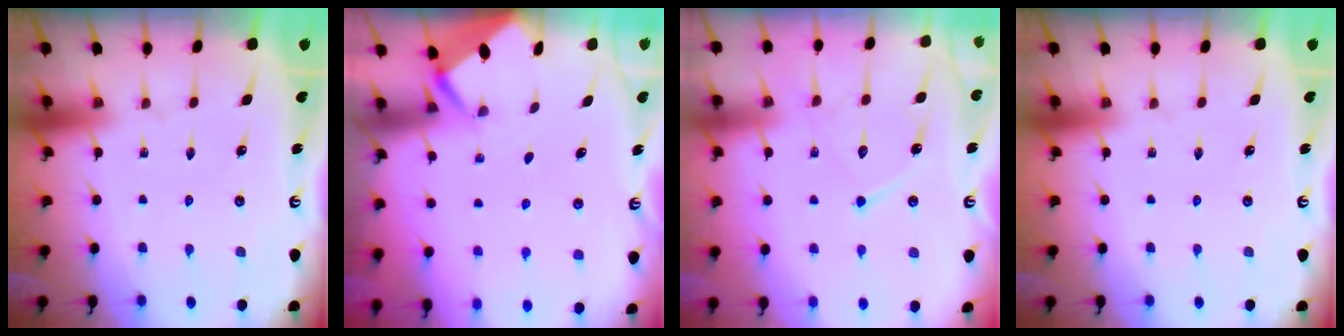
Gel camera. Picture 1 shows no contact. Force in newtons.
{"total": 2.2, "press": 2.2, "slide": 0.2}
{"total": 13.3, "press": 13.3, "slide": 1.1}
{"total": 0.0}